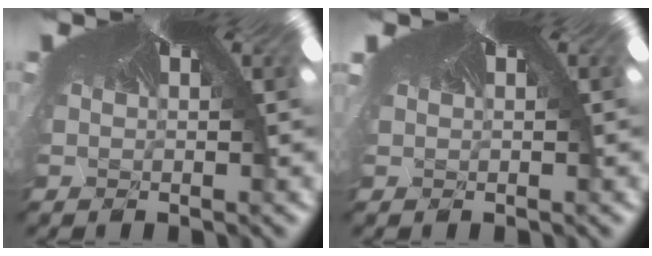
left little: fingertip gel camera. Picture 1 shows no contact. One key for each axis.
{"total": 0.6, "fx": 0.1, "fy": 0.4, "fz": 0.5, "tx": -0.012, "ty": 0.001, "tz": 0.004}